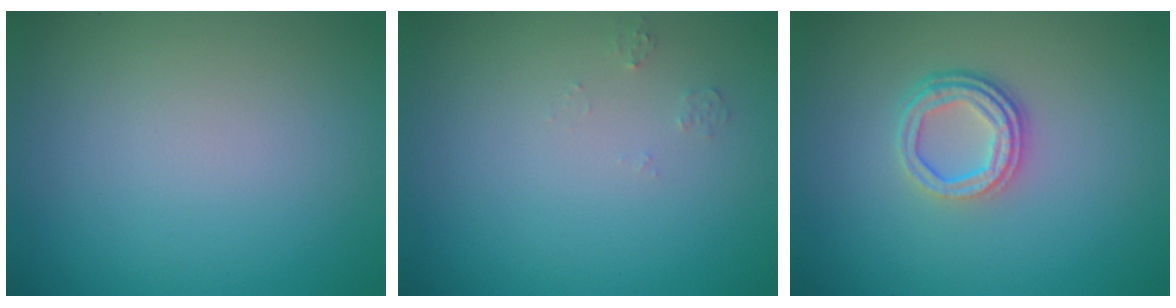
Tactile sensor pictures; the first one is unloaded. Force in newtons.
{"total": 0.7, "press": 0.7, "slide": 0.1}
{"total": 3.5, "press": 2.6, "slide": 2.3}